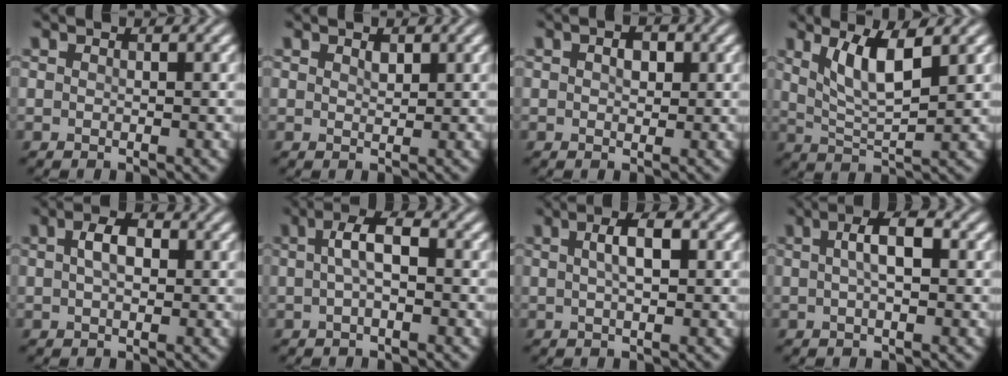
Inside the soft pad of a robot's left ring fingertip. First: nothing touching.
{"total": 1.0, "force": [0.6, 0.5, 0.6], "torque": [-0.012, -0.001, 0.012]}
{"total": 1.8, "force": [0.5, 1.2, 1.3], "torque": [-0.020, 0.002, 0.005]}
{"total": 4.7, "force": [2.2, 1.3, 4.0], "torque": [-0.081, -0.008, 0.043]}
{"total": 2.9, "force": [0.6, 1.7, 2.2], "torque": [-0.042, 0.005, 0.007]}
{"total": 3.0, "force": [0.2, 1.1, 2.8], "torque": [-0.057, 0.006, 0.000]}
{"total": 3.0, "force": [0.7, 1.0, 2.7], "torque": [-0.050, 0.007, 0.010]}
{"total": 3.2, "force": [0.5, 1.0, 3.0], "torque": [-0.054, 0.008, 0.005]}